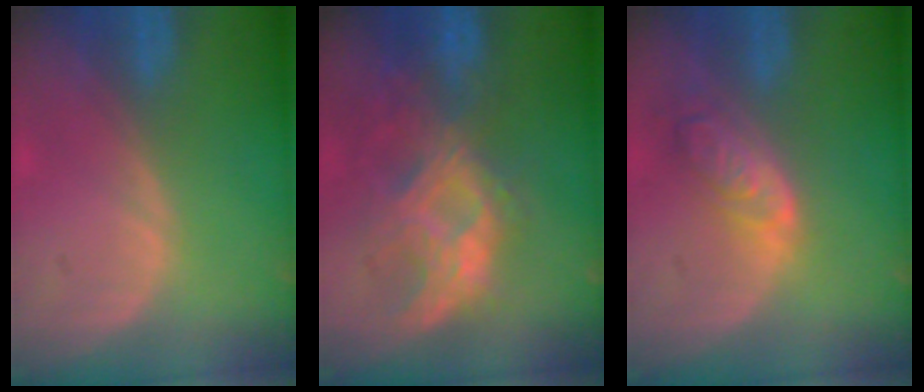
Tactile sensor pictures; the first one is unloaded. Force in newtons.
{"total": 9.5, "press": 8.9, "slide": 3.5}
{"total": 6.2, "press": 5.5, "slide": 2.8}